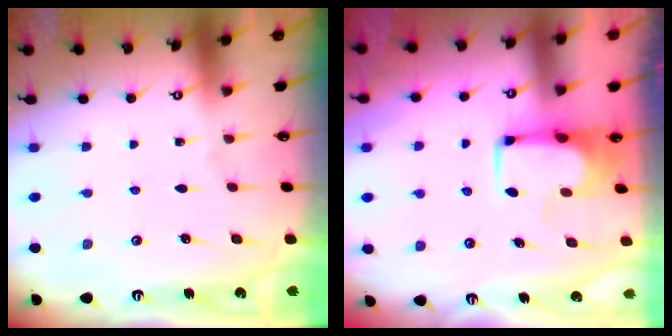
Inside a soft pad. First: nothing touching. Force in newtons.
{"total": 1.9, "press": 1.9, "slide": 0.2}